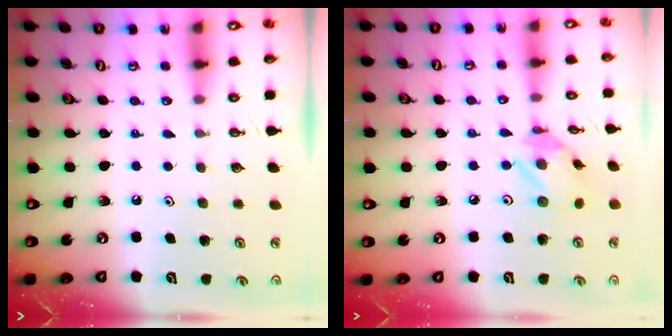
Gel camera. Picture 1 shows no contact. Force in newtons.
{"total": 6.7, "press": 6.6, "slide": 0.5}